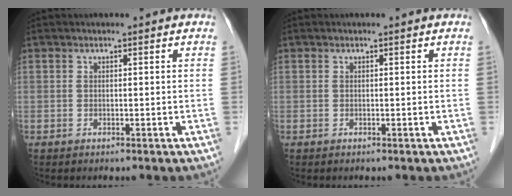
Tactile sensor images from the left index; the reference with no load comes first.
{"total": 0.0}